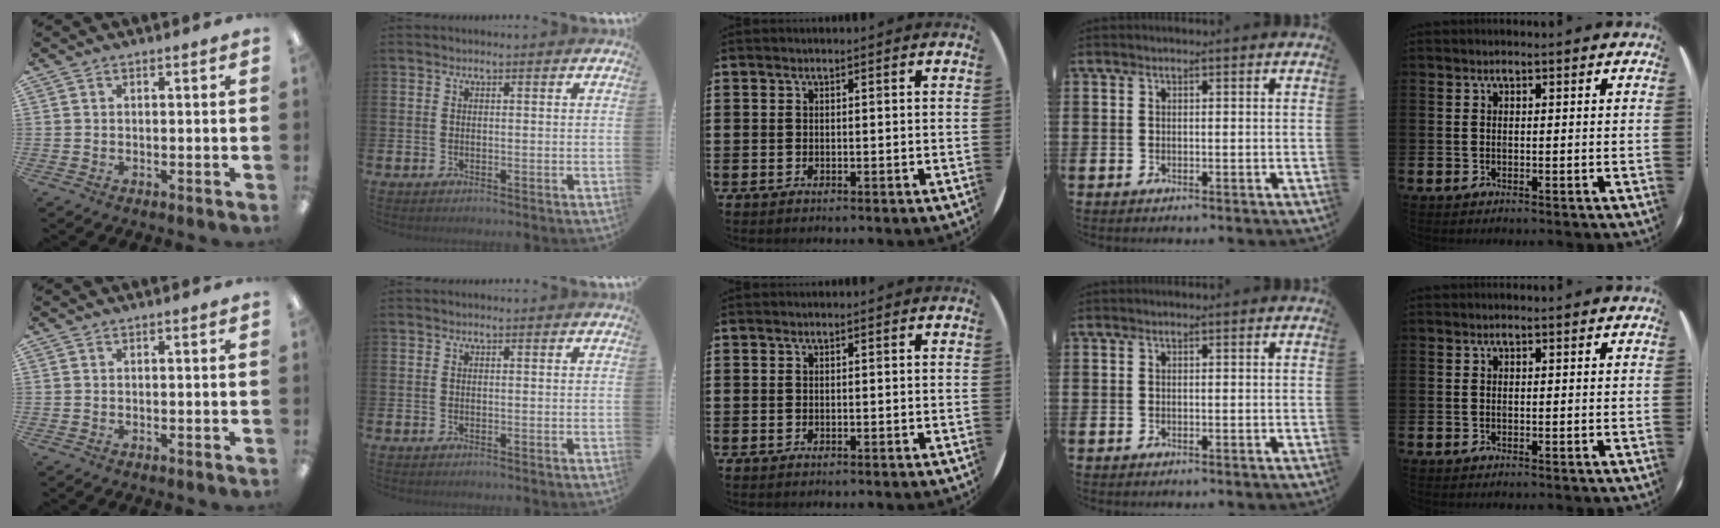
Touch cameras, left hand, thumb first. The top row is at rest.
{}